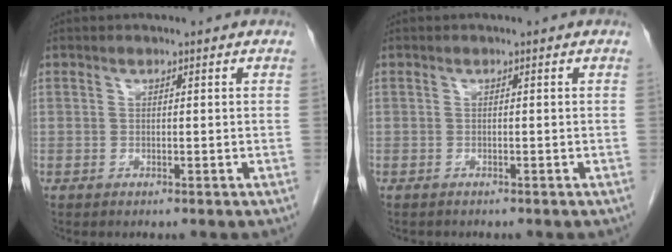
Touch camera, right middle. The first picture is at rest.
{"total": 0.6, "force": [-0.6, 0.2, 0.1], "torque": [-0.009, -0.001, -0.010]}